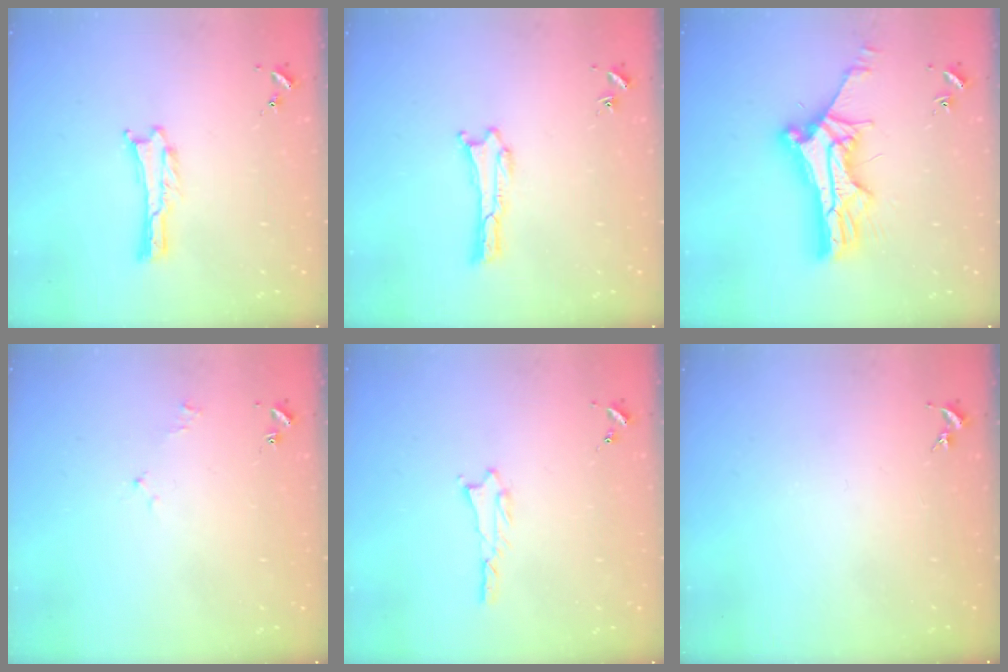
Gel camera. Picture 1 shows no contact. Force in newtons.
{"total": 0.0}
{"total": 11.6, "press": 11.6, "slide": 1.1}
{"total": 1.6, "press": 1.5, "slide": 0.3}
{"total": 0.9, "press": 0.9, "slide": 0.2}
{"total": 0.0}